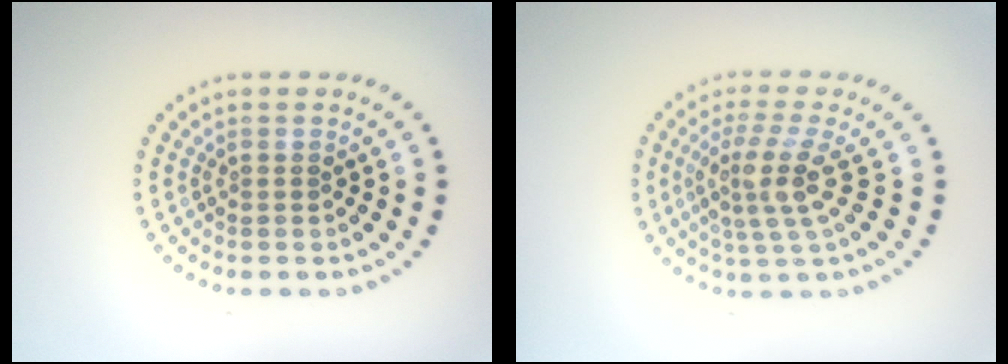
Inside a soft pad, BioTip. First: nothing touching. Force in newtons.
{"total": 4.1, "press": 2.9, "slide": 2.9}